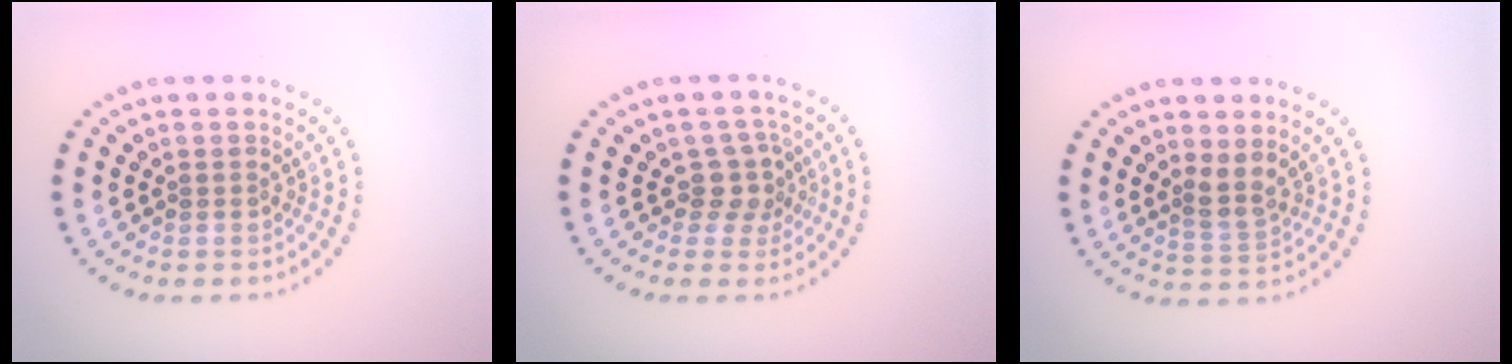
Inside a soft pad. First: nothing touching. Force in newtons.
{"total": 2.4, "press": 1.9, "slide": 1.5}
{"total": 2.2, "press": 1.7, "slide": 1.4}